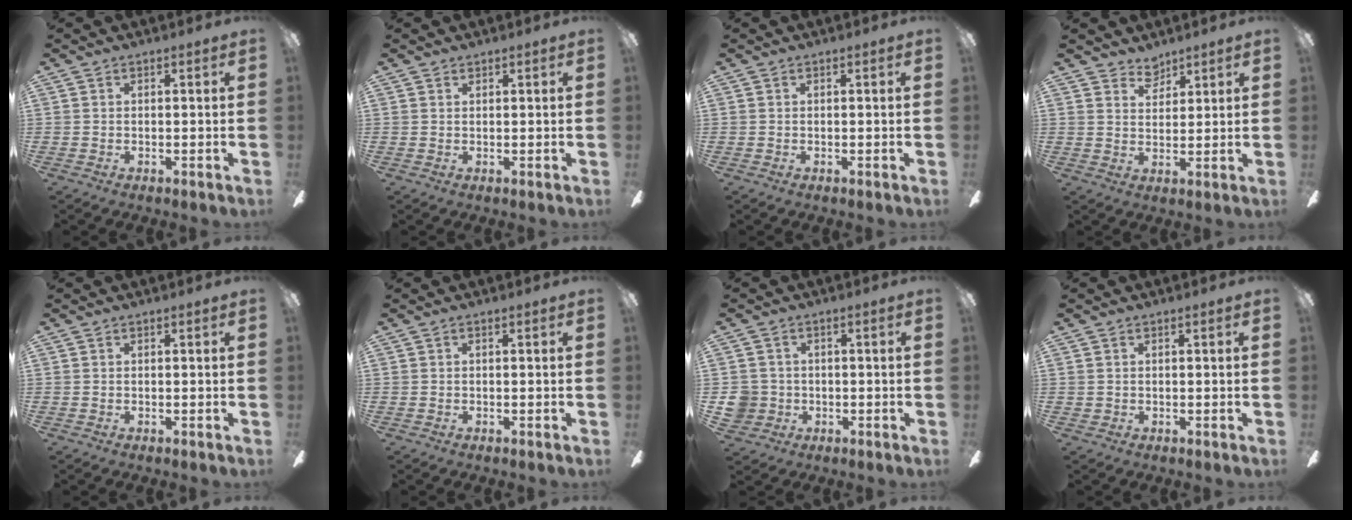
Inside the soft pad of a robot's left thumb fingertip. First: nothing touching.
{"total": 0.9, "force": [0.9, 0.3, -0.1], "torque": [0.001, -0.001, 0.017]}
{"total": 0.0}
{"total": 4.7, "force": [4.1, 2.2, 0.2], "torque": [-0.002, -0.023, 0.076]}
{"total": 0.0}
{"total": 0.0}
{"total": 5.4, "force": [-0.3, 5.3, 1.2], "torque": [-0.038, 0.010, -0.004]}
{"total": 0.7, "force": [0.5, 0.5, 0.0], "torque": [-0.001, 0.003, 0.009]}